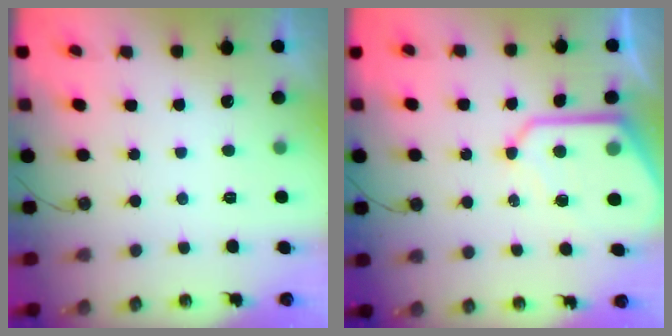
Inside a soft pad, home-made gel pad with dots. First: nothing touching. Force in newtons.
{"total": 13.4, "press": 13.4, "slide": 1.3}